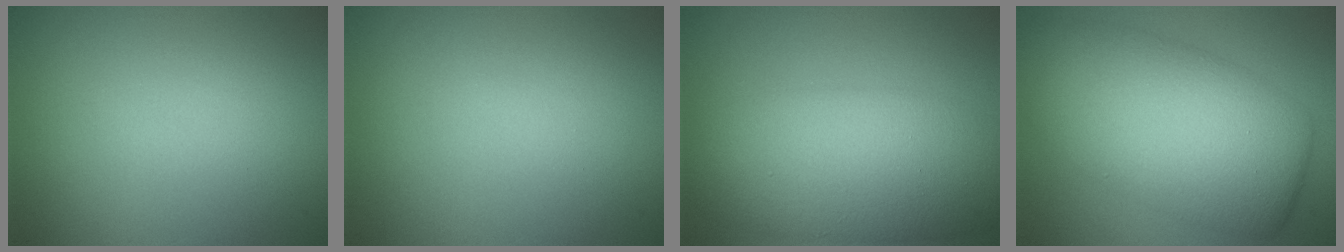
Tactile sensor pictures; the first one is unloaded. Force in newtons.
{"total": 0.0}
{"total": 8.3, "press": 8.3, "slide": 0.0}
{"total": 10.3, "press": 10.3, "slide": 0.5}